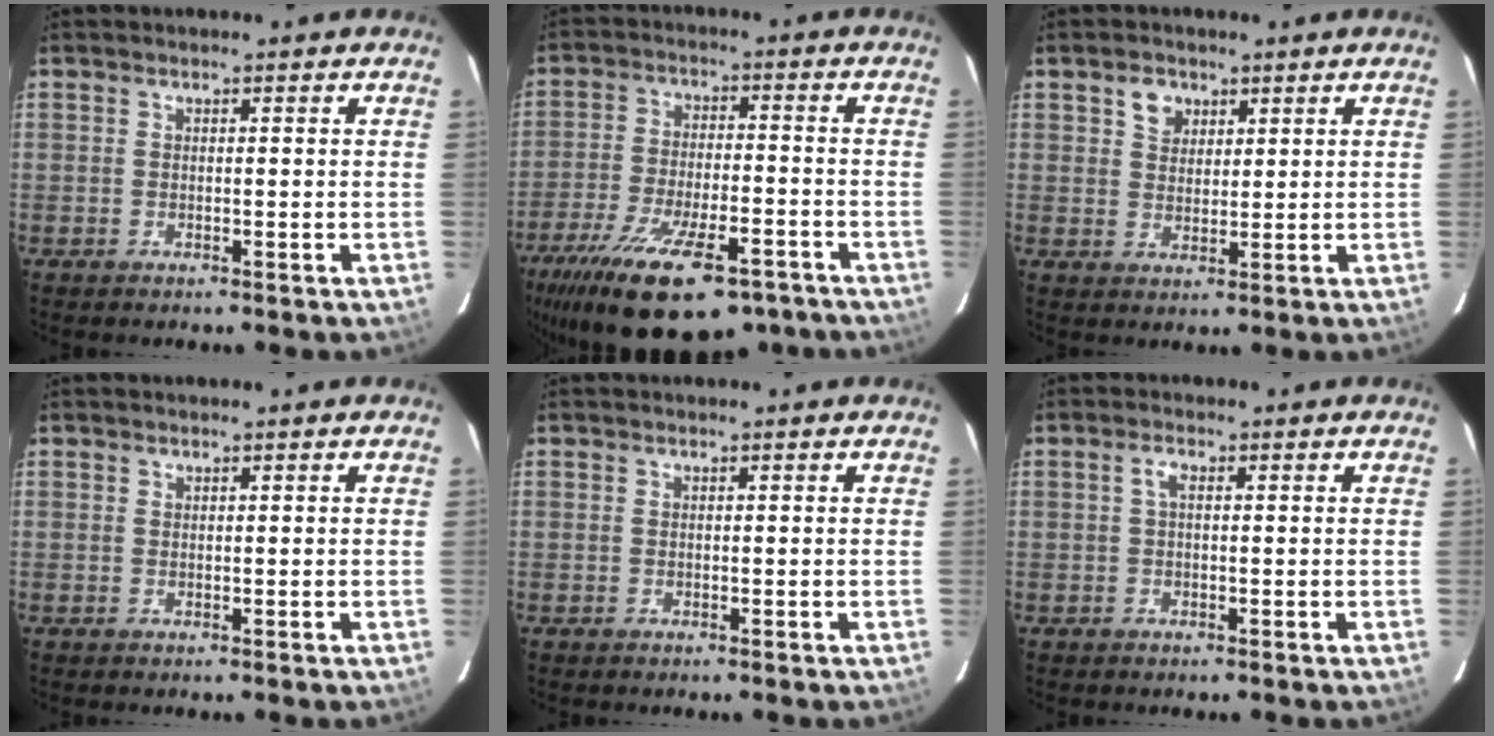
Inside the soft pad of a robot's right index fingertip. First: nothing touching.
{"total": 22.7, "force": [-15.3, 8.2, 14.7], "torque": [-0.280, -0.052, -0.232]}
{"total": 3.9, "force": [2.1, 3.0, 1.5], "torque": [-0.016, 0.011, 0.039]}
{"total": 0.0}
{"total": 0.0}
{"total": 1.7, "force": [0.3, 0.7, 1.5], "torque": [-0.032, 0.006, 0.005]}